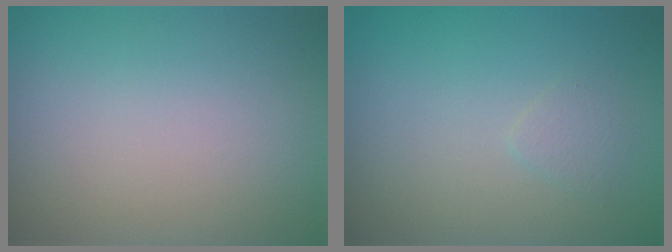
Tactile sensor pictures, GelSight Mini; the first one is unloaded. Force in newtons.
{"total": 0.8, "press": 0.8, "slide": 0.0}